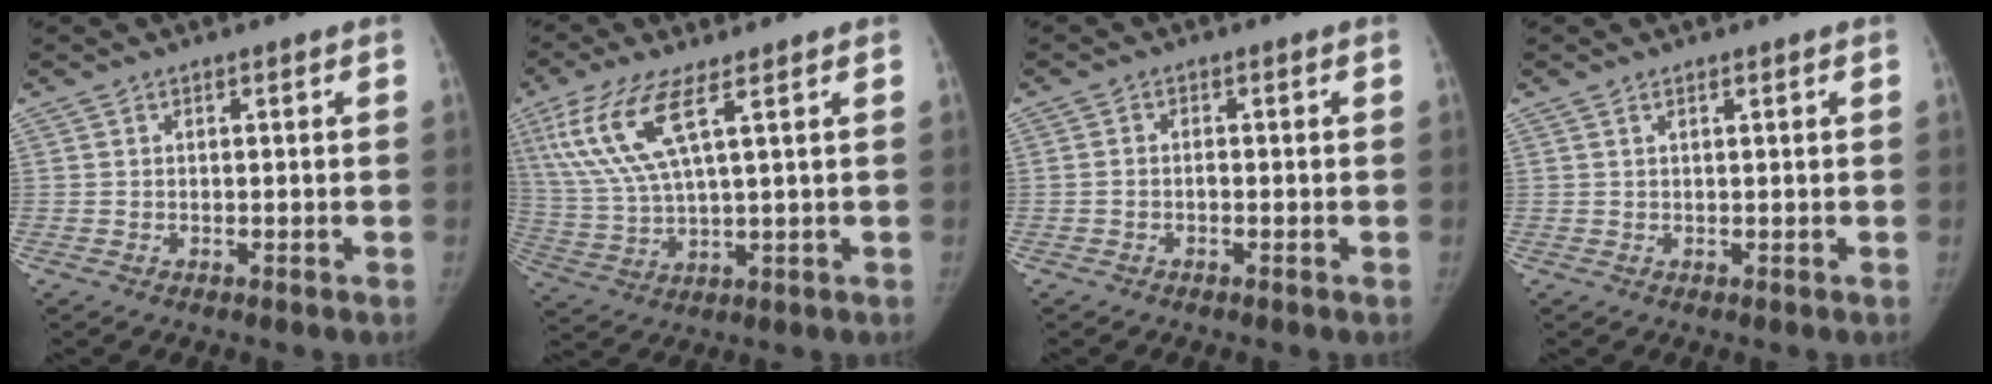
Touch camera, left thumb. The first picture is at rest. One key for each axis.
{"total": 11.9, "fx": 5.4, "fy": 3.0, "fz": 10.2, "tx": -0.242, "ty": -0.016, "tz": 0.113}
{"total": 1.1, "fx": -0.6, "fy": 0.7, "fz": 0.7, "tx": -0.011, "ty": 0.007, "tz": -0.010}
{"total": 0.7, "fx": 0.5, "fy": 0.1, "fz": 0.5, "tx": -0.011, "ty": 0.003, "tz": 0.010}